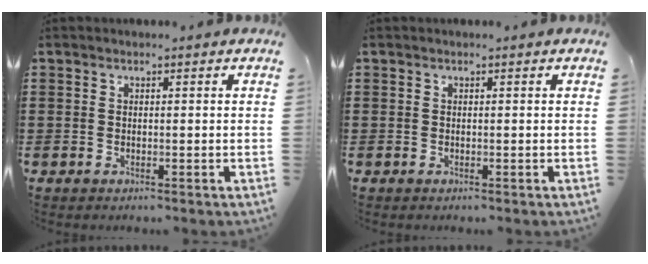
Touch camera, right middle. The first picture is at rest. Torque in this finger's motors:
{"motor_torque": [0.02, -0.02, -0.01, 0.00]}